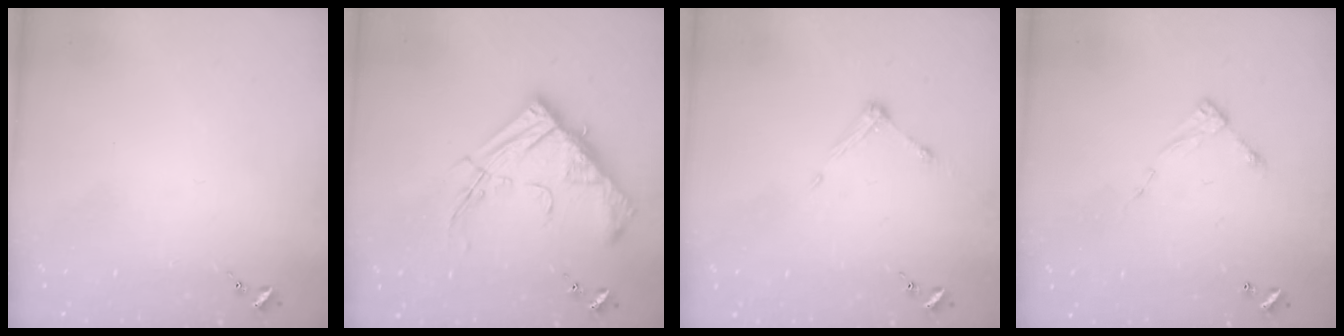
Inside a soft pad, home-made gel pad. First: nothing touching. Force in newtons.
{"total": 18.4, "press": 18.3, "slide": 2.0}
{"total": 5.3, "press": 5.2, "slide": 0.2}
{"total": 6.0, "press": 6.0, "slide": 0.4}